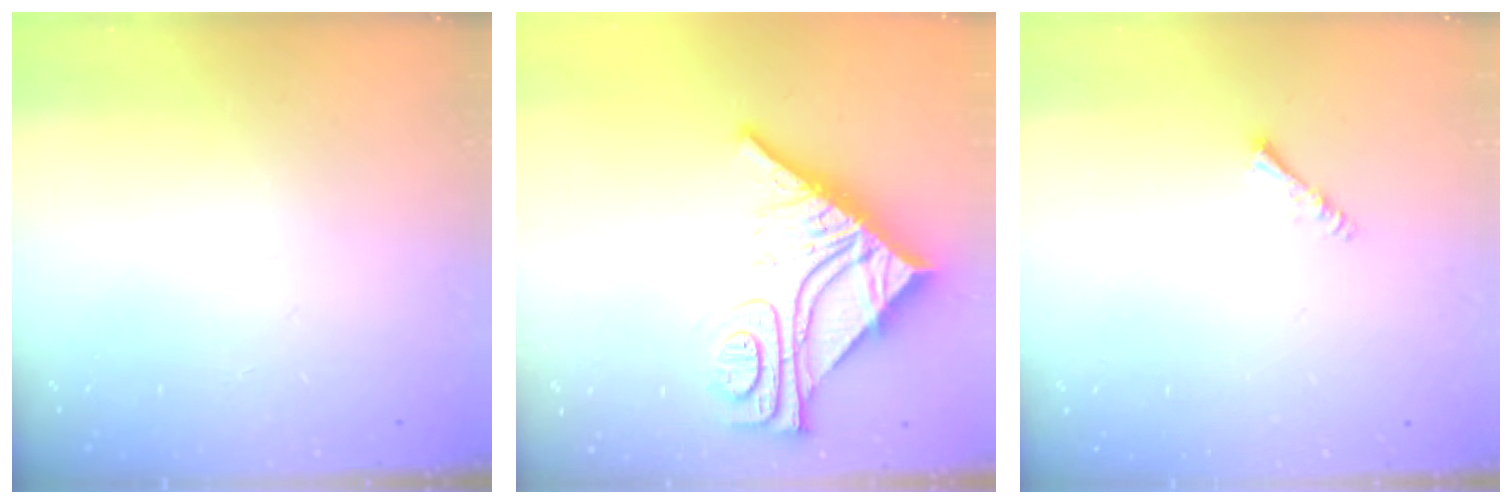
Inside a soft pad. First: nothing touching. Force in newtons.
{"total": 17.5, "press": 17.4, "slide": 1.6}
{"total": 1.4, "press": 1.4, "slide": 0.3}